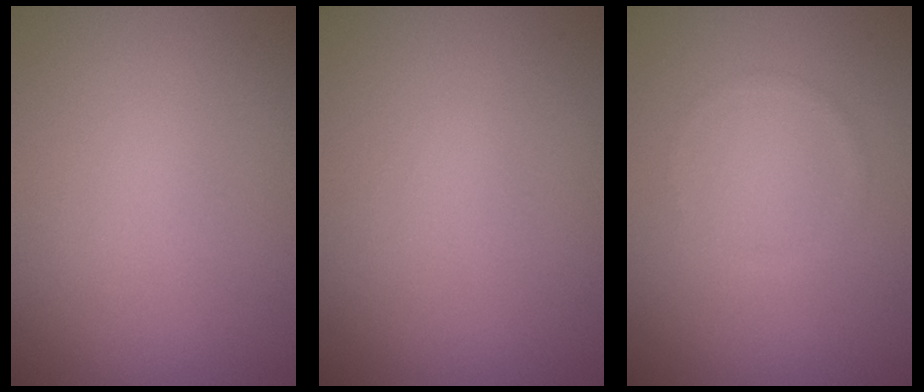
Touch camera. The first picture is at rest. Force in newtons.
{"total": 0.0}
{"total": 0.6, "press": 0.6, "slide": 0.1}